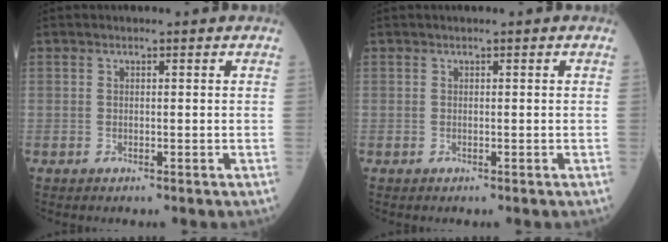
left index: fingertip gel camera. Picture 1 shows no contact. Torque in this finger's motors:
{"motor_torque": [0.25, -0.32, 0.00, 0.02]}